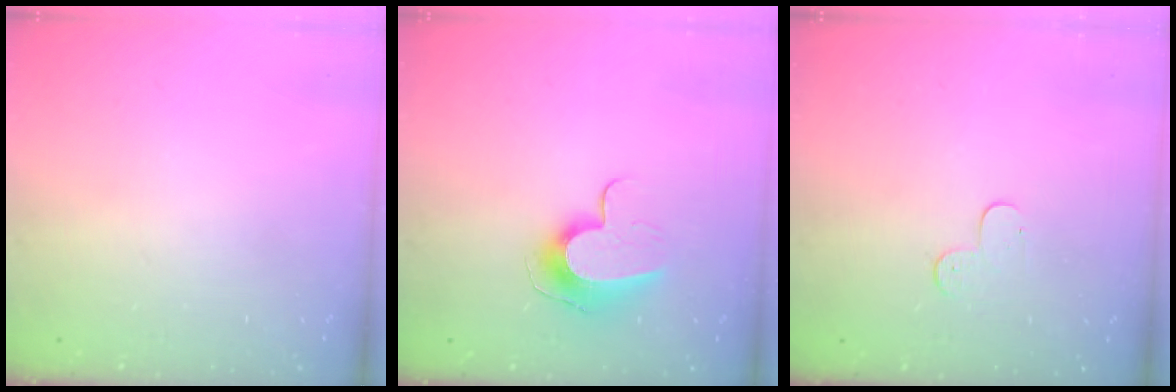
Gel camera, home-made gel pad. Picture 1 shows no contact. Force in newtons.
{"total": 10.1, "press": 10.1, "slide": 0.3}
{"total": 3.9, "press": 3.8, "slide": 0.3}